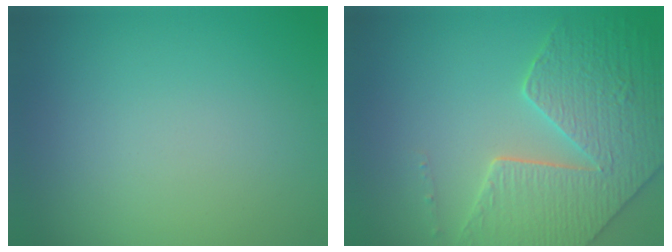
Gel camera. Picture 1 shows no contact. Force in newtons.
{"total": 6.6, "press": 5.7, "slide": 3.4}